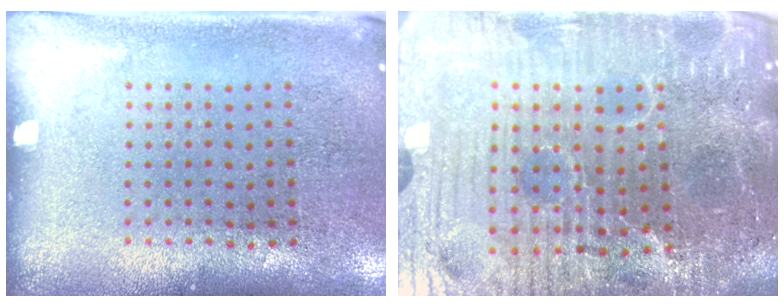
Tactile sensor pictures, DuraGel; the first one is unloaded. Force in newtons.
{"total": 7.4, "press": 6.6, "slide": 3.4}